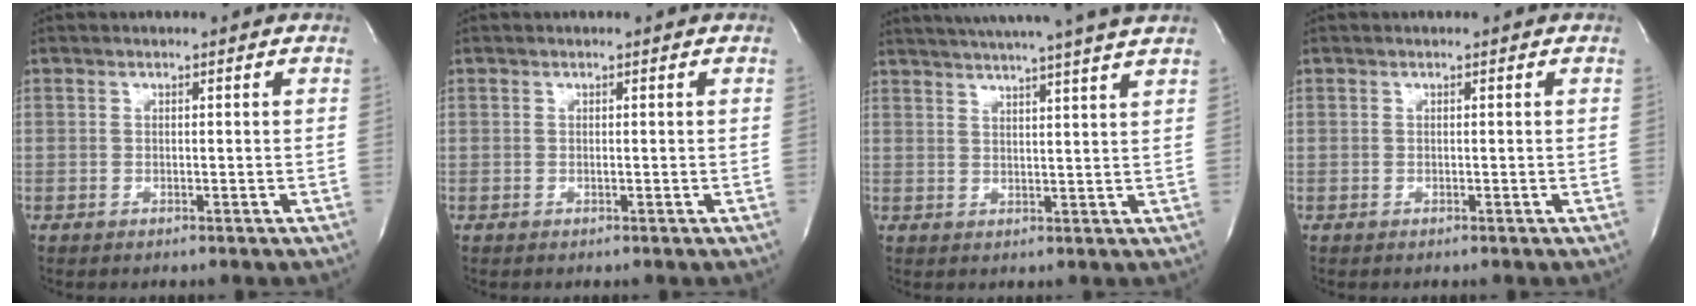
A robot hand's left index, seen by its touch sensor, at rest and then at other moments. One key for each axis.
{"total": 0.0}
{"total": 16.7, "fx": 14.8, "fy": -1.4, "fz": 7.7, "tx": -0.131, "ty": -0.008, "tz": 0.195}
{"total": 0.0}